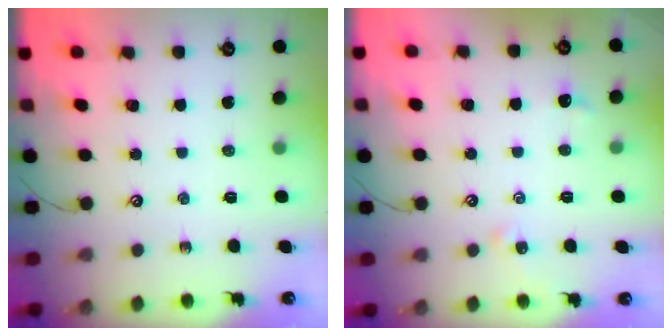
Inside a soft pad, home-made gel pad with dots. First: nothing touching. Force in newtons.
{"total": 2.0, "press": 1.9, "slide": 0.5}